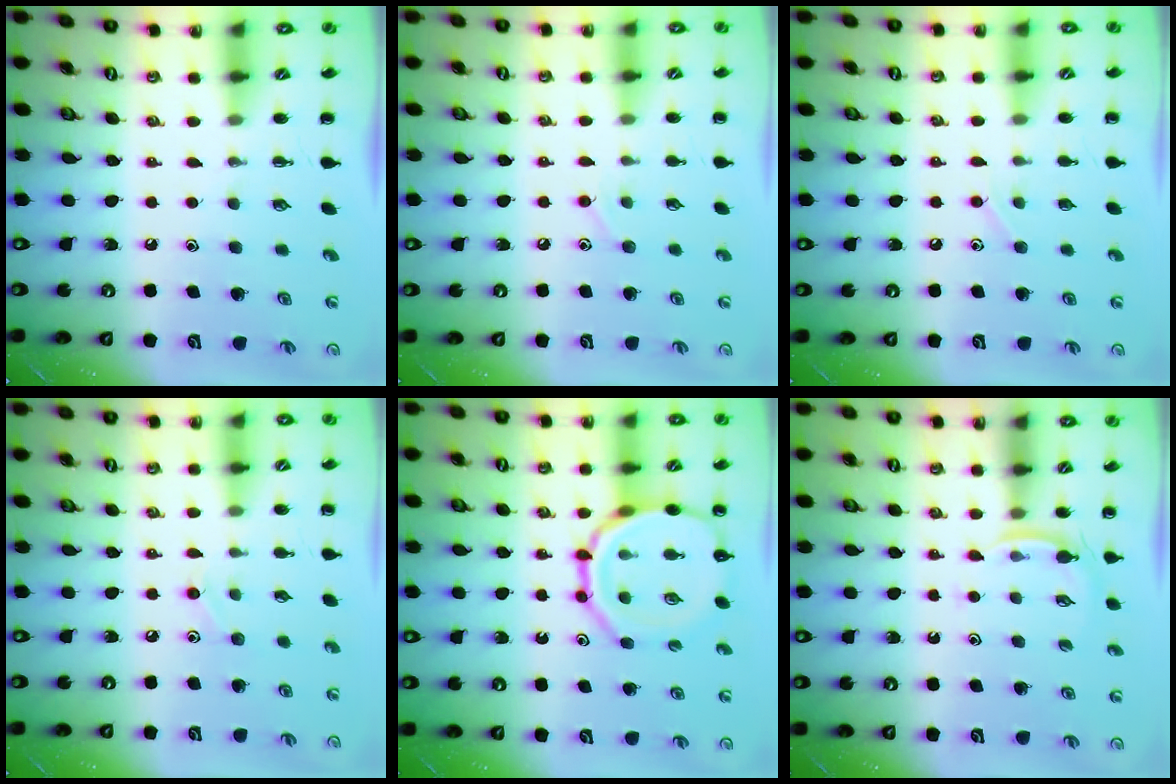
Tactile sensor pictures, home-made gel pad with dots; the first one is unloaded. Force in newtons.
{"total": 6.2, "press": 5.9, "slide": 2.0}
{"total": 4.0, "press": 3.8, "slide": 1.2}
{"total": 6.4, "press": 6.0, "slide": 2.3}
{"total": 14.1, "press": 14.0, "slide": 1.7}
{"total": 4.0, "press": 3.7, "slide": 1.3}